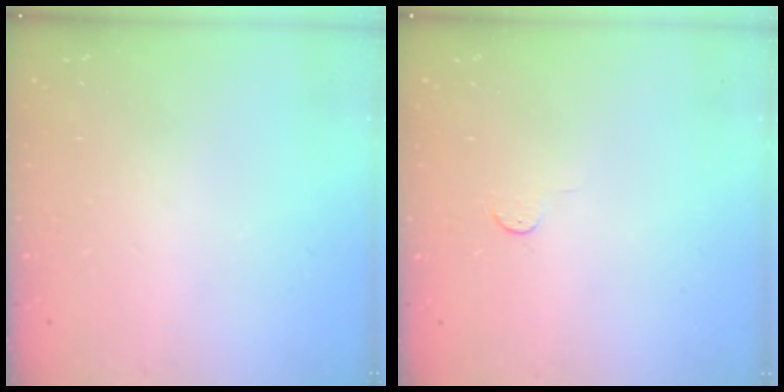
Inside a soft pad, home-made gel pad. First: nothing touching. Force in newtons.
{"total": 2.8, "press": 2.8, "slide": 0.4}